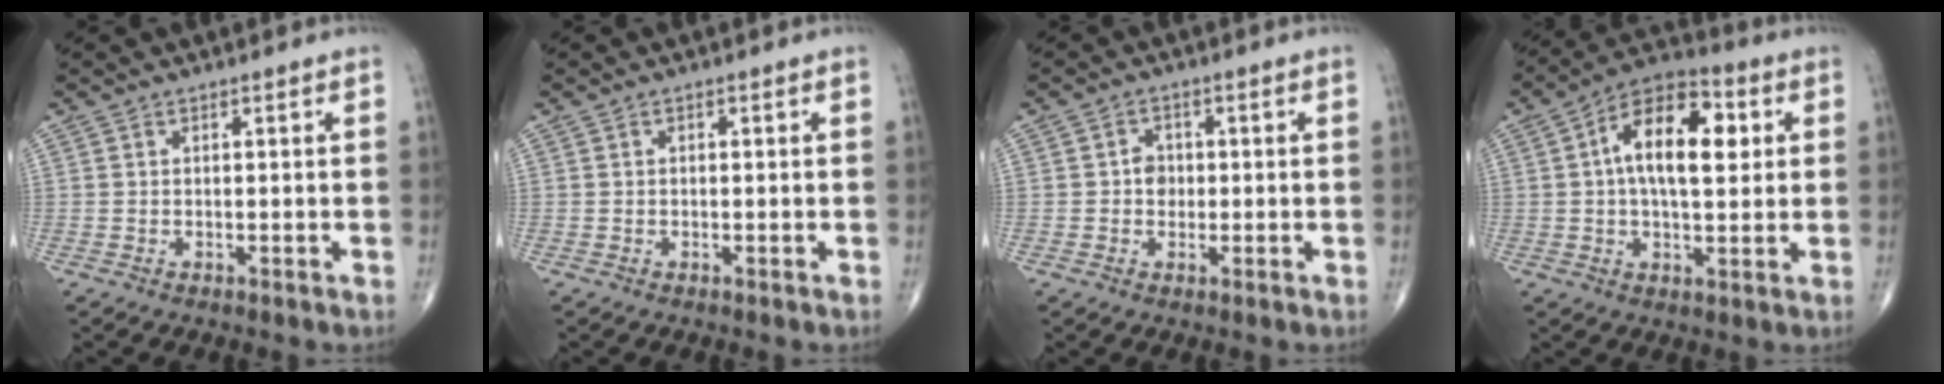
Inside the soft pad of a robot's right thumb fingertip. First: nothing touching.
{"total": 0.0}
{"total": 2.7, "force": [-0.1, 2.4, 1.3], "torque": [-0.003, 0.006, -0.006]}
{"total": 14.9, "force": [2.8, 7.6, 12.5], "torque": [-0.189, 0.018, 0.037]}